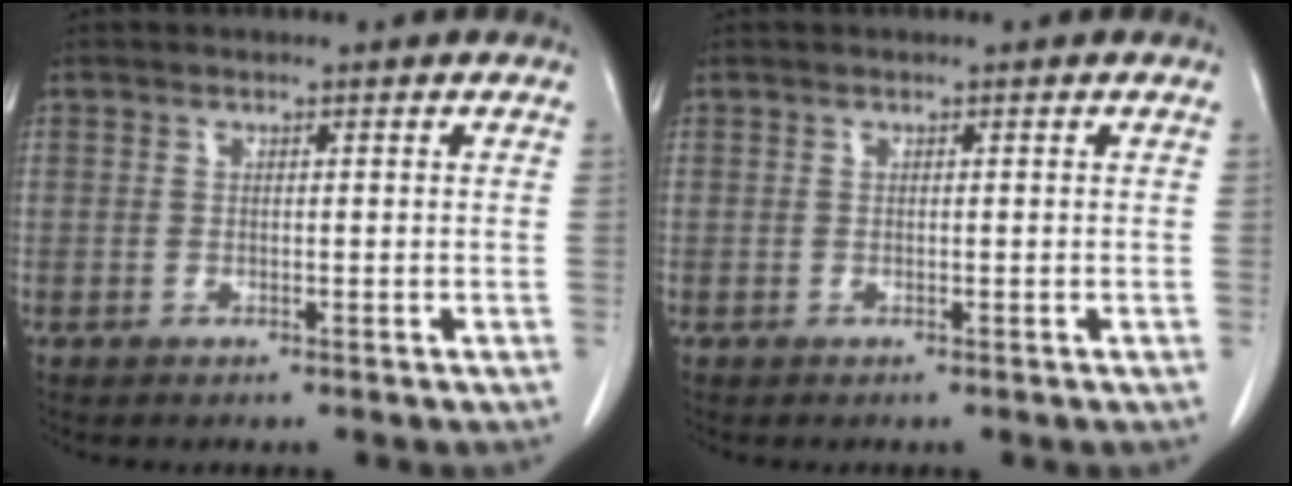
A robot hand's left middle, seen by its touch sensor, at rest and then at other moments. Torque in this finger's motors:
{"motor_torque": [0.50, -0.95, -0.04, -0.01]}